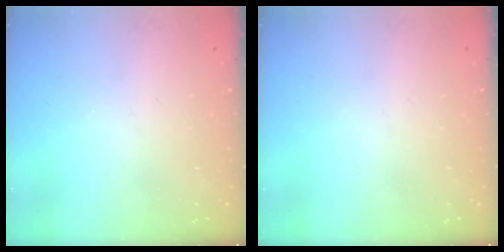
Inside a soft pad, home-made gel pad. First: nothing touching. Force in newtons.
{"total": 0.0}